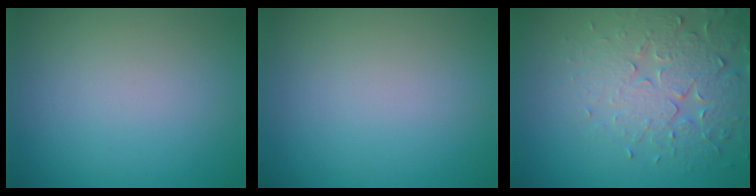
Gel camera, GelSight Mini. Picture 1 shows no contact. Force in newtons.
{"total": 0.0}
{"total": 4.5, "press": 4.5, "slide": 0.4}